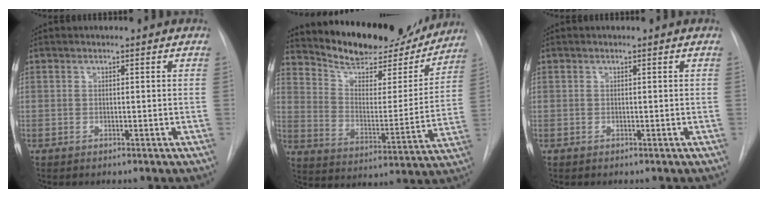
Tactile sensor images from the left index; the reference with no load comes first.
{"total": 20.3, "force": [18.6, 5.3, 6.1], "torque": [-0.094, -0.015, 0.274]}
{"total": 0.0}